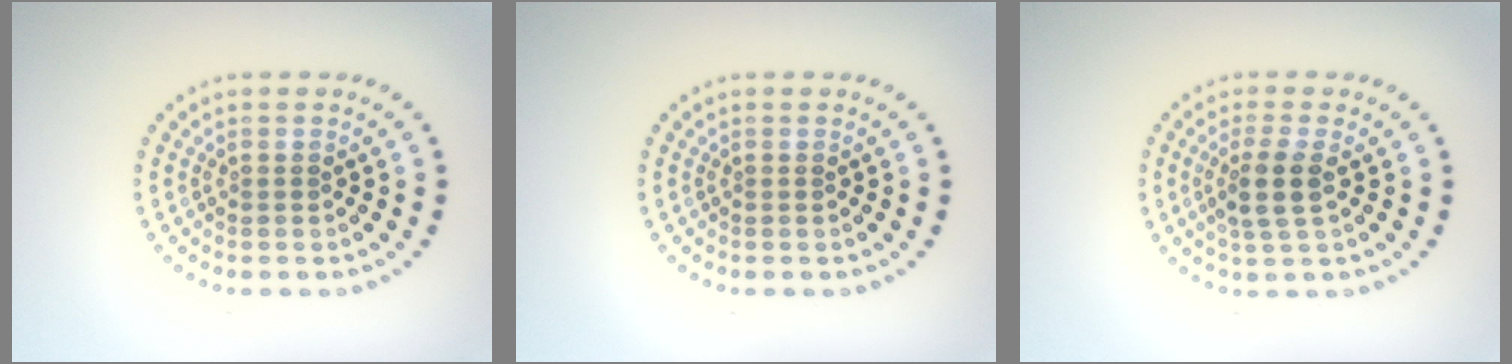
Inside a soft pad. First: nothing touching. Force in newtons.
{"total": 0.0}
{"total": 2.8, "press": 2.5, "slide": 1.3}